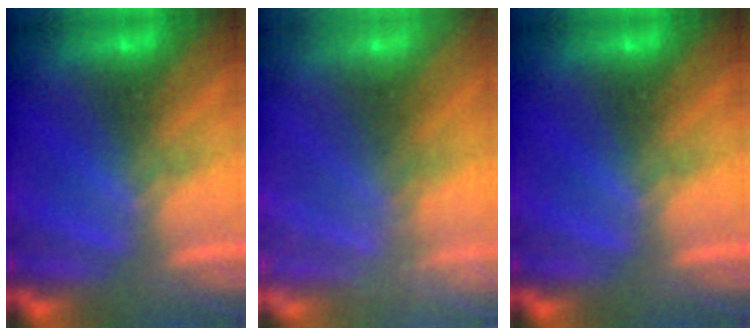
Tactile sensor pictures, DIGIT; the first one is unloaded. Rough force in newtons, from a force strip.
{"total": 6.1}
{"total": 0.0}